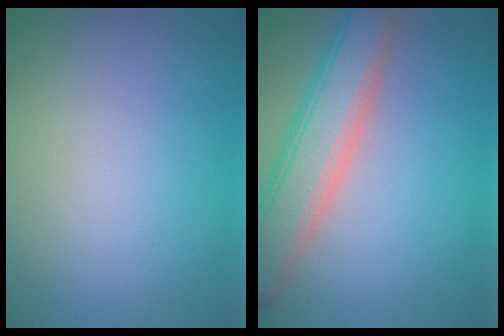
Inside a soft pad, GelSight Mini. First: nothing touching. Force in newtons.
{"total": 6.8, "press": 6.7, "slide": 0.5}